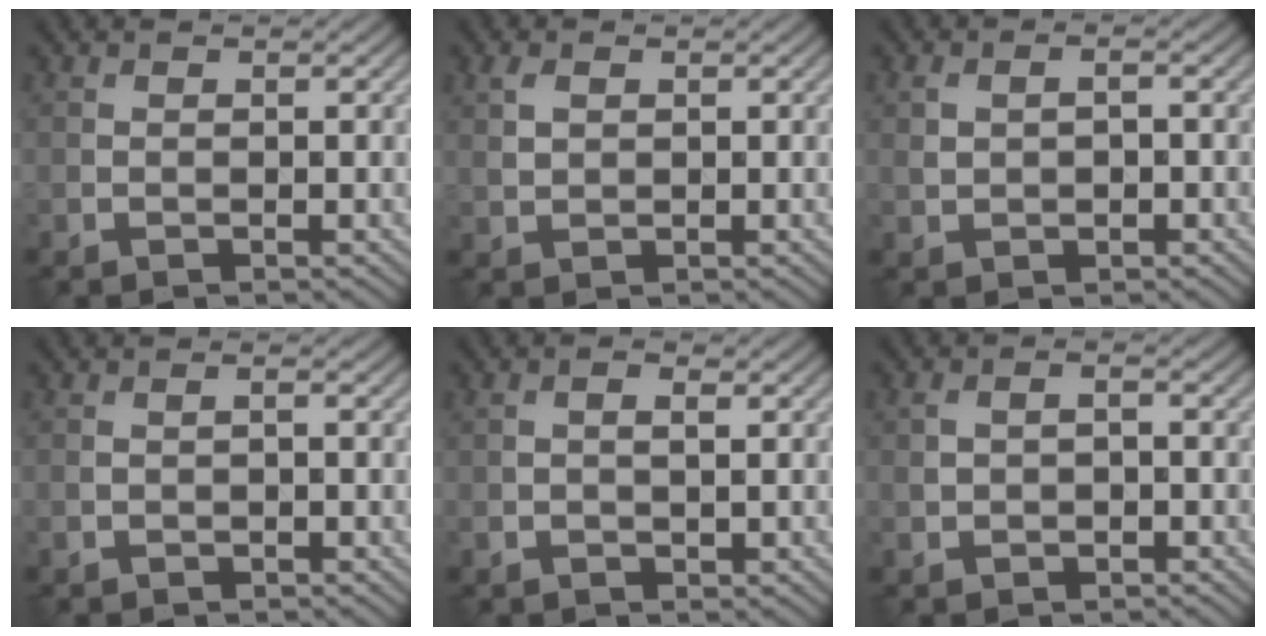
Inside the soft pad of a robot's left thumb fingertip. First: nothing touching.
{"total": 2.1, "force": [0.8, 1.3, 1.4], "torque": [-0.036, 0.001, 0.019]}
{"total": 2.7, "force": [0.0, 1.8, 2.0], "torque": [-0.047, 0.000, 0.003]}
{"total": 1.3, "force": [-0.6, 0.7, 0.8], "torque": [-0.019, -0.001, -0.014]}
{"total": 2.2, "force": [-0.2, 1.2, 1.8], "torque": [-0.034, -0.002, -0.003]}
{"total": 2.8, "force": [-0.8, 2.0, 1.7], "torque": [-0.043, -0.004, -0.012]}